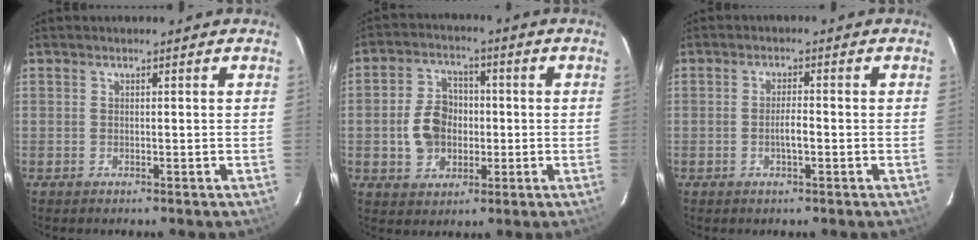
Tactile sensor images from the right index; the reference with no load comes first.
{"total": 8.6, "force": [-1.0, 6.9, 5.0], "torque": [-0.105, 0.026, -0.007]}
{"total": 2.4, "force": [-0.8, 0.5, 2.2], "torque": [-0.042, 0.003, -0.015]}